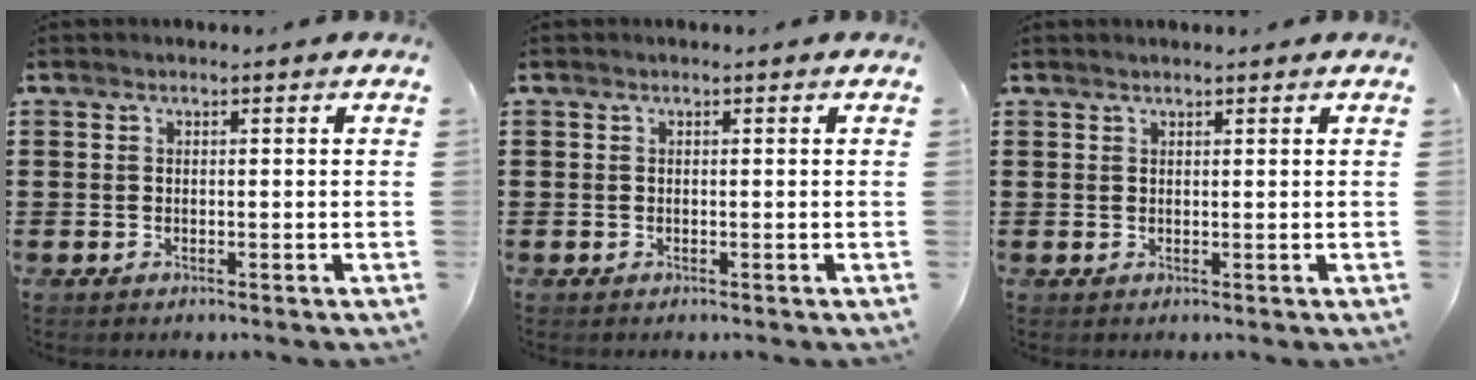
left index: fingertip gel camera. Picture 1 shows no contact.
{"total": 0.0}
{"total": 0.7, "force": [0.6, 0.0, 0.2], "torque": [-0.005, -0.001, 0.013]}